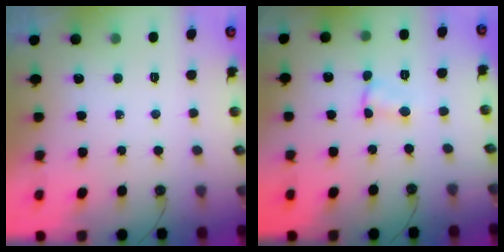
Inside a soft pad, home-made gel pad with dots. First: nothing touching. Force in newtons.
{"total": 1.7, "press": 1.6, "slide": 0.5}